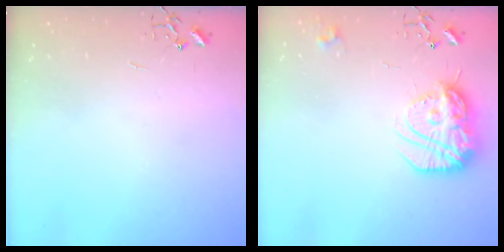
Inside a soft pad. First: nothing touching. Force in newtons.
{"total": 17.7, "press": 17.6, "slide": 1.8}